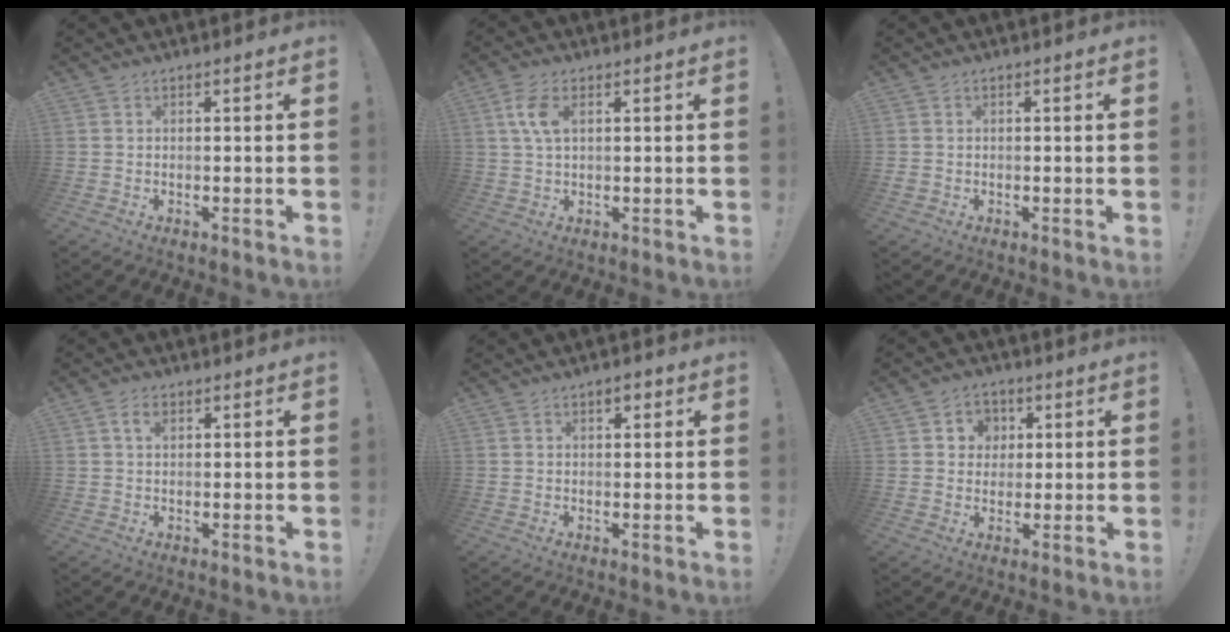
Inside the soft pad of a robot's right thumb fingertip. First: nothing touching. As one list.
[{"total": 6.3, "force": [1.9, 3.5, 5.0], "torque": [-0.109, 0.001, 0.032]}, {"total": 0.9, "force": [-0.3, 0.7, 0.4], "torque": [-0.010, 0.004, -0.005]}, {"total": 2.8, "force": [1.2, 1.7, 1.9], "torque": [-0.032, 0.002, 0.020]}, {"total": 2.0, "force": [1.0, 1.1, 1.4], "torque": [-0.019, 0.001, 0.014]}, {"total": 6.0, "force": [1.3, 5.7, 1.4], "torque": [-0.014, -0.008, 0.025]}]